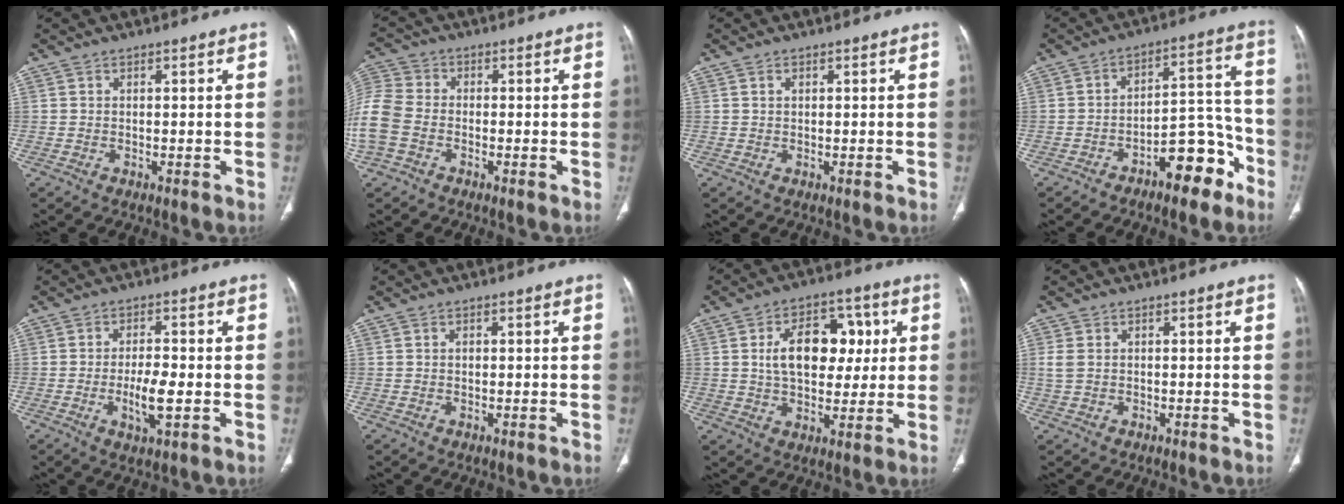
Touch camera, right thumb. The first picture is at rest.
{"total": 12.7, "force": [-3.1, 9.6, 7.7], "torque": [-0.213, 0.013, -0.064]}
{"total": 0.7, "force": [0.3, 0.5, 0.5], "torque": [-0.010, 0.000, 0.006]}
{"total": 11.1, "force": [-6.7, 4.9, 7.4], "torque": [-0.078, 0.075, -0.098]}
{"total": 6.2, "force": [-1.4, 1.9, 5.7], "torque": [-0.104, -0.001, -0.024]}
{"total": 0.8, "force": [0.1, 0.5, 0.6], "torque": [-0.006, 0.001, 0.002]}
{"total": 14.1, "force": [2.5, 9.1, 10.5], "torque": [-0.120, 0.010, 0.037]}
{"total": 2.2, "force": [0.0, 1.7, 1.4], "torque": [-0.036, 0.003, -0.002]}